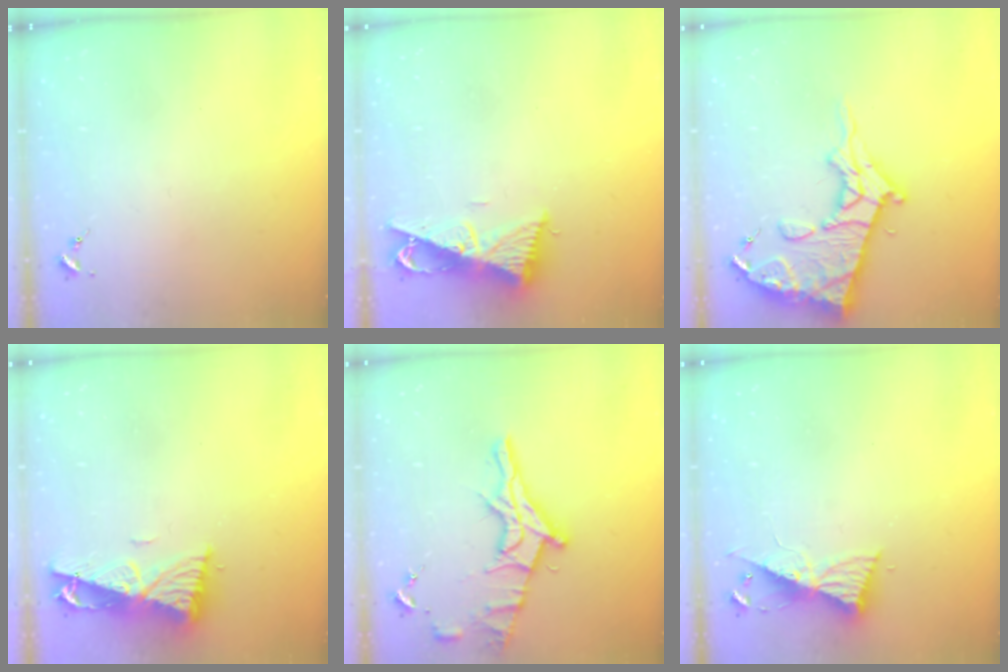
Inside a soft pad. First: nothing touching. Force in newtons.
{"total": 9.6, "press": 9.6, "slide": 0.5}
{"total": 18.8, "press": 18.7, "slide": 2.0}
{"total": 9.3, "press": 9.2, "slide": 1.3}
{"total": 15.5, "press": 15.4, "slide": 1.4}
{"total": 9.2, "press": 9.2, "slide": 0.8}